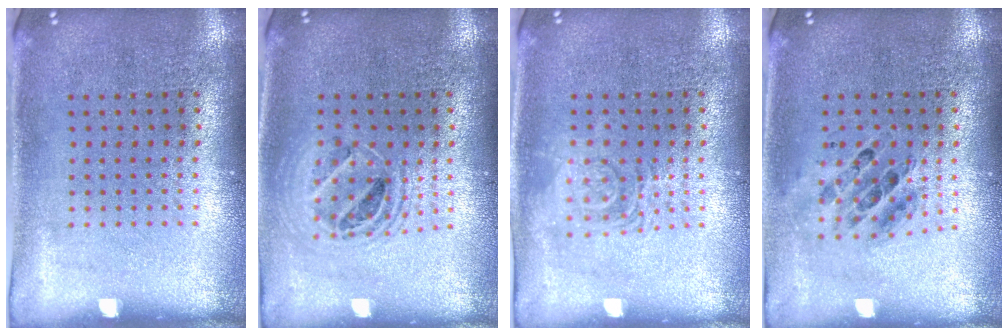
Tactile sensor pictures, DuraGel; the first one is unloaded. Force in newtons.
{"total": 1.5, "press": 1.3, "slide": 0.8}
{"total": 1.2, "press": 1.2, "slide": 0.2}
{"total": 0.7, "press": 0.7, "slide": 0.1}